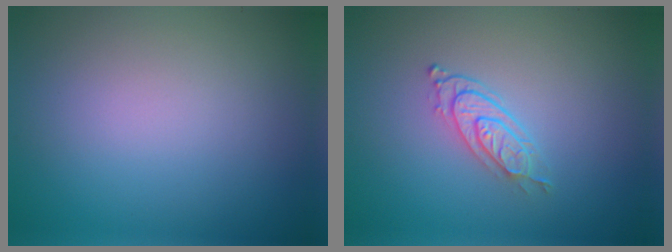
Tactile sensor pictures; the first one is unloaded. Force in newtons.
{"total": 2.7, "press": 2.1, "slide": 1.7}